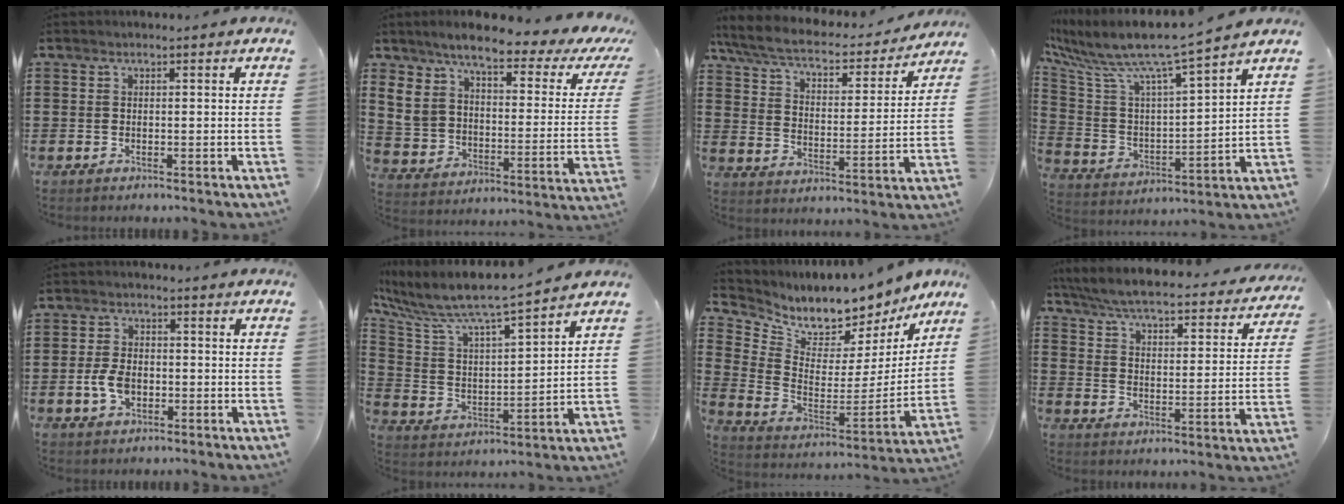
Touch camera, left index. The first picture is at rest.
{"total": 6.5, "force": [4.4, 2.1, 4.4], "torque": [-0.106, -0.025, 0.071]}
{"total": 6.1, "force": [5.3, 1.1, 2.8], "torque": [-0.078, -0.035, 0.086]}
{"total": 8.7, "force": [7.5, 0.4, 4.4], "torque": [-0.121, -0.056, 0.121]}
{"total": 4.9, "force": [-1.0, 3.1, 3.6], "torque": [-0.094, -0.003, -0.025]}
{"total": 7.5, "force": [7.0, 0.3, 2.7], "torque": [-0.089, -0.054, 0.112]}
{"total": 6.8, "force": [6.4, 2.2, 0.9], "torque": [-0.053, -0.065, 0.109]}
{"total": 5.4, "force": [5.1, -0.1, 1.9], "torque": [-0.065, -0.039, 0.081]}